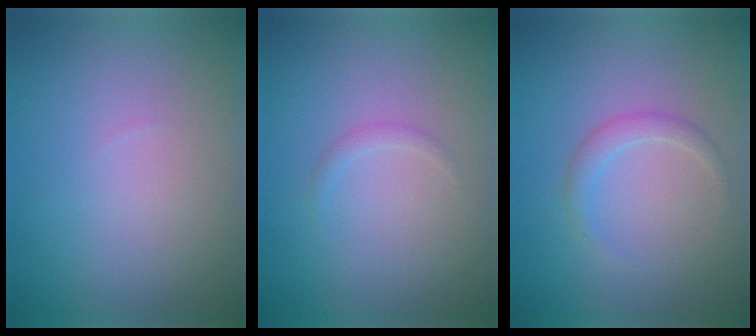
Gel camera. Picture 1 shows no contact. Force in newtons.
{"total": 0.7, "press": 0.7, "slide": 0.0}
{"total": 1.5, "press": 1.5, "slide": 0.1}